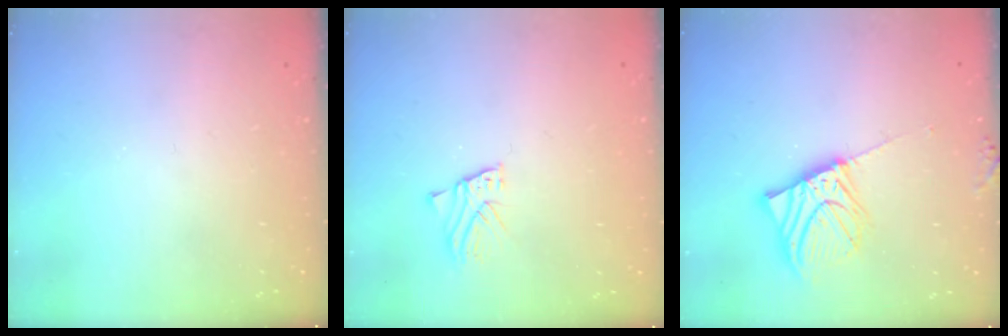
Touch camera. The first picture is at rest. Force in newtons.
{"total": 2.2, "press": 2.2, "slide": 0.2}
{"total": 10.2, "press": 10.1, "slide": 1.5}